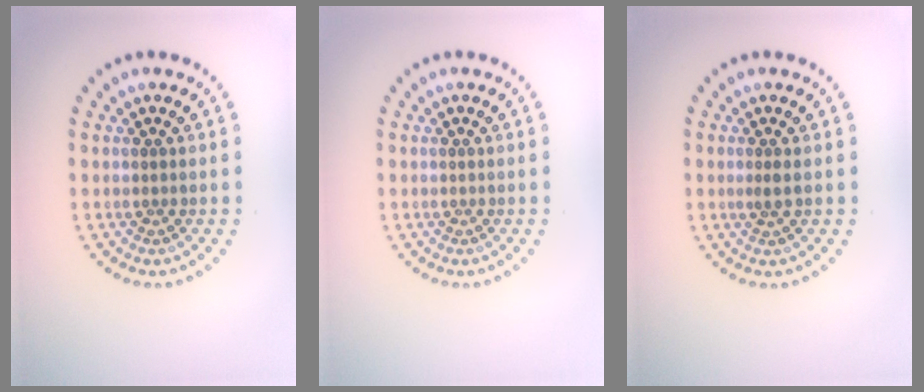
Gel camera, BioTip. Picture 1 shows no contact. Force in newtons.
{"total": 0.0}
{"total": 1.0, "press": 0.8, "slide": 0.7}